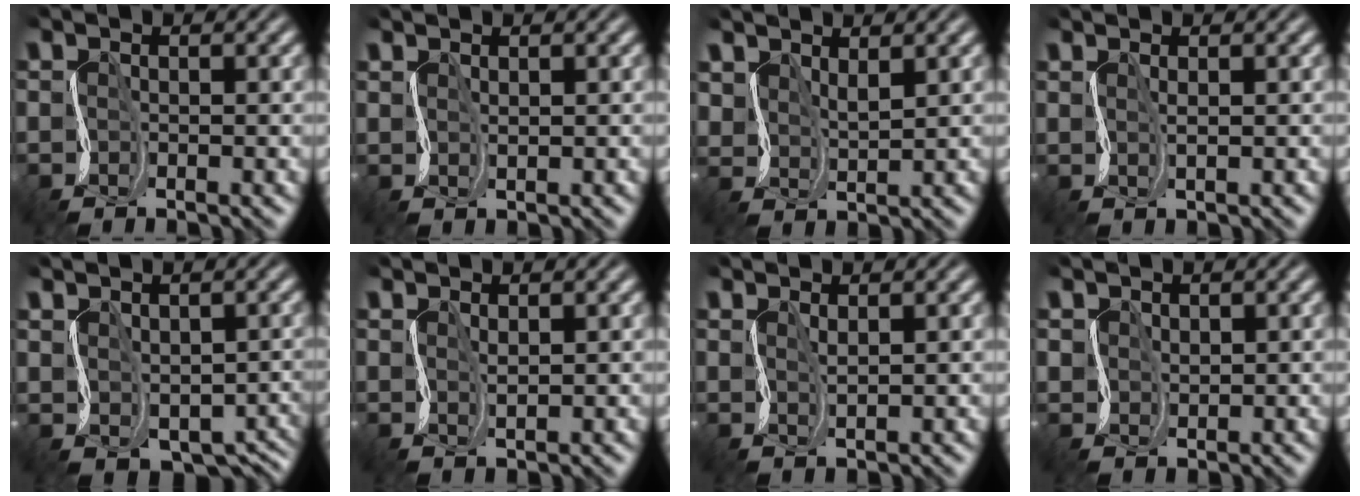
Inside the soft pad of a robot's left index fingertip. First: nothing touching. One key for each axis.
{"total": 1.1, "fx": 1.0, "fy": 0.0, "fz": -0.4, "tx": 0.007, "ty": 0.003, "tz": 0.020}
{"total": 2.4, "fx": 2.3, "fy": 0.8, "fz": 0.2, "tx": -0.016, "ty": 0.000, "tz": 0.050}
{"total": 1.1, "fx": 0.9, "fy": -0.4, "fz": -0.4, "tx": 0.005, "ty": 0.004, "tz": 0.019}
{"total": 4.2, "fx": 0.1, "fy": 3.6, "fz": 2.2, "tx": -0.029, "ty": -0.016, "tz": 0.027}
{"total": 1.3, "fx": 1.2, "fy": -0.2, "fz": -0.3, "tx": 0.001, "ty": 0.003, "tz": 0.026}
{"total": 1.4, "fx": 1.3, "fy": -0.3, "fz": -0.3, "tx": 0.001, "ty": 0.004, "tz": 0.027}
{"total": 1.7, "fx": 1.4, "fy": 0.7, "fz": -0.5, "tx": 0.006, "ty": 0.004, "tz": 0.028}